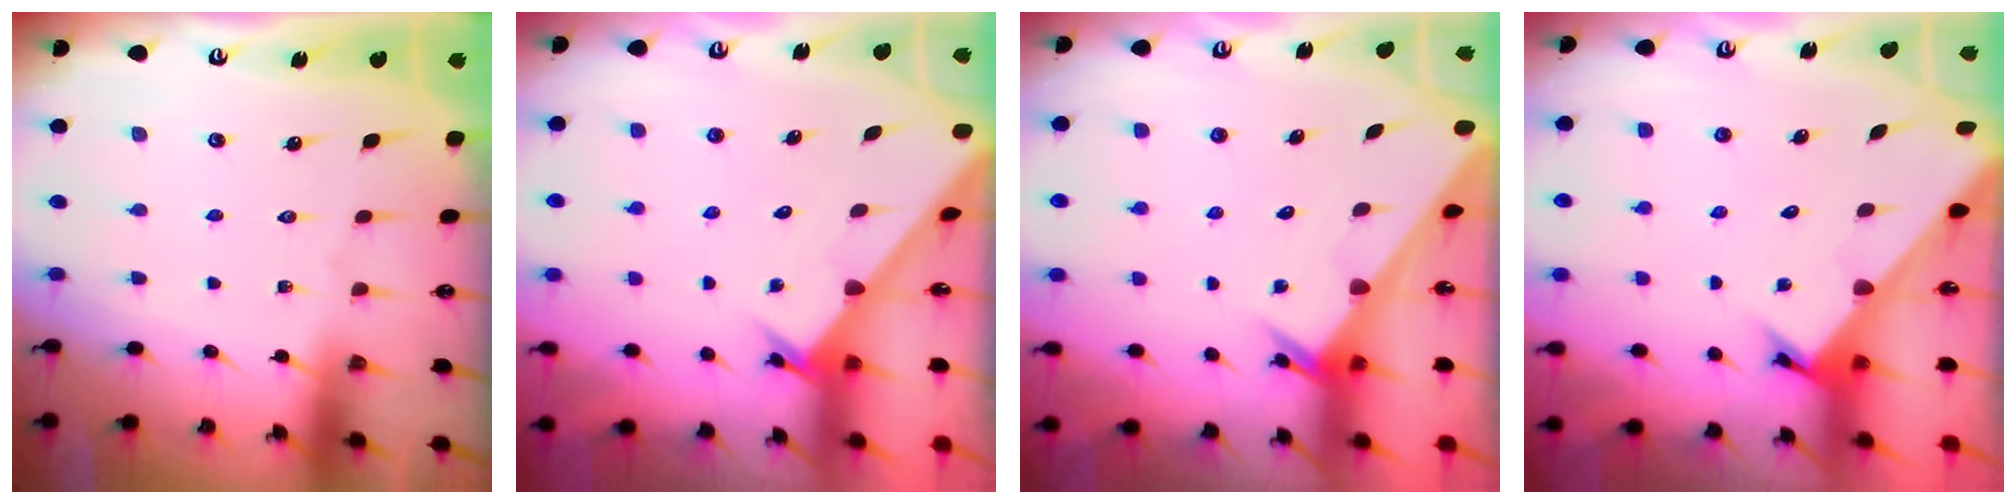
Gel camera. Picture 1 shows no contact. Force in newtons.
{"total": 2.4, "press": 2.4, "slide": 0.2}
{"total": 3.3, "press": 3.3, "slide": 0.4}
{"total": 2.7, "press": 2.7, "slide": 0.3}